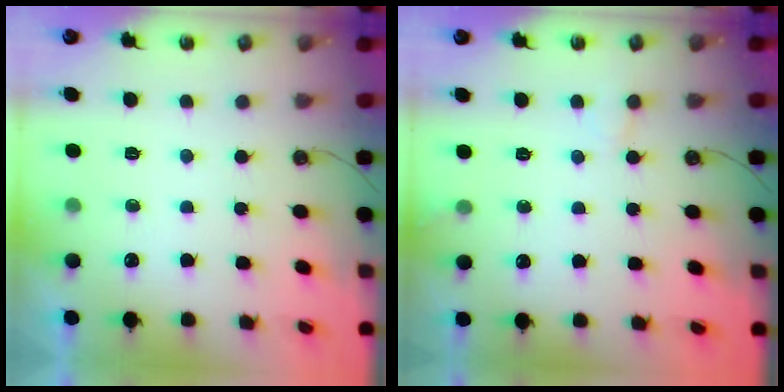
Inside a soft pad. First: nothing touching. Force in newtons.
{"total": 5.9, "press": 5.9, "slide": 0.5}